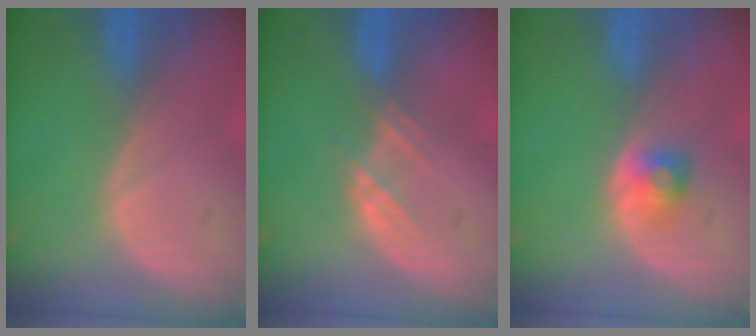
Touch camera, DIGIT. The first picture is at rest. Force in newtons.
{"total": 2.6, "press": 2.5, "slide": 0.7}
{"total": 2.5, "press": 2.3, "slide": 0.9}